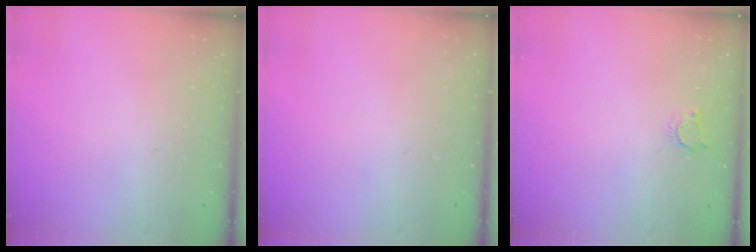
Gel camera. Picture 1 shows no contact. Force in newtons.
{"total": 0.0}
{"total": 3.6, "press": 3.6, "slide": 0.4}